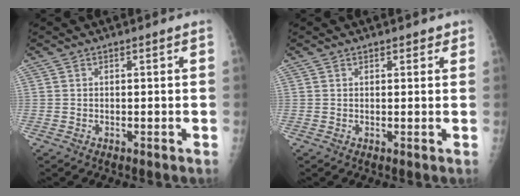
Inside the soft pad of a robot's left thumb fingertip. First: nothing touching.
{"total": 1.4, "force": [1.0, 0.8, 0.3], "torque": [0.010, -0.005, 0.008]}